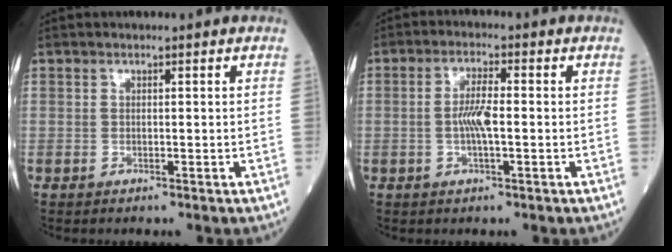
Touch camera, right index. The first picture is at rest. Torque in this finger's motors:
{"motor_torque": [0.91, -0.17, 0.48, 0.14]}